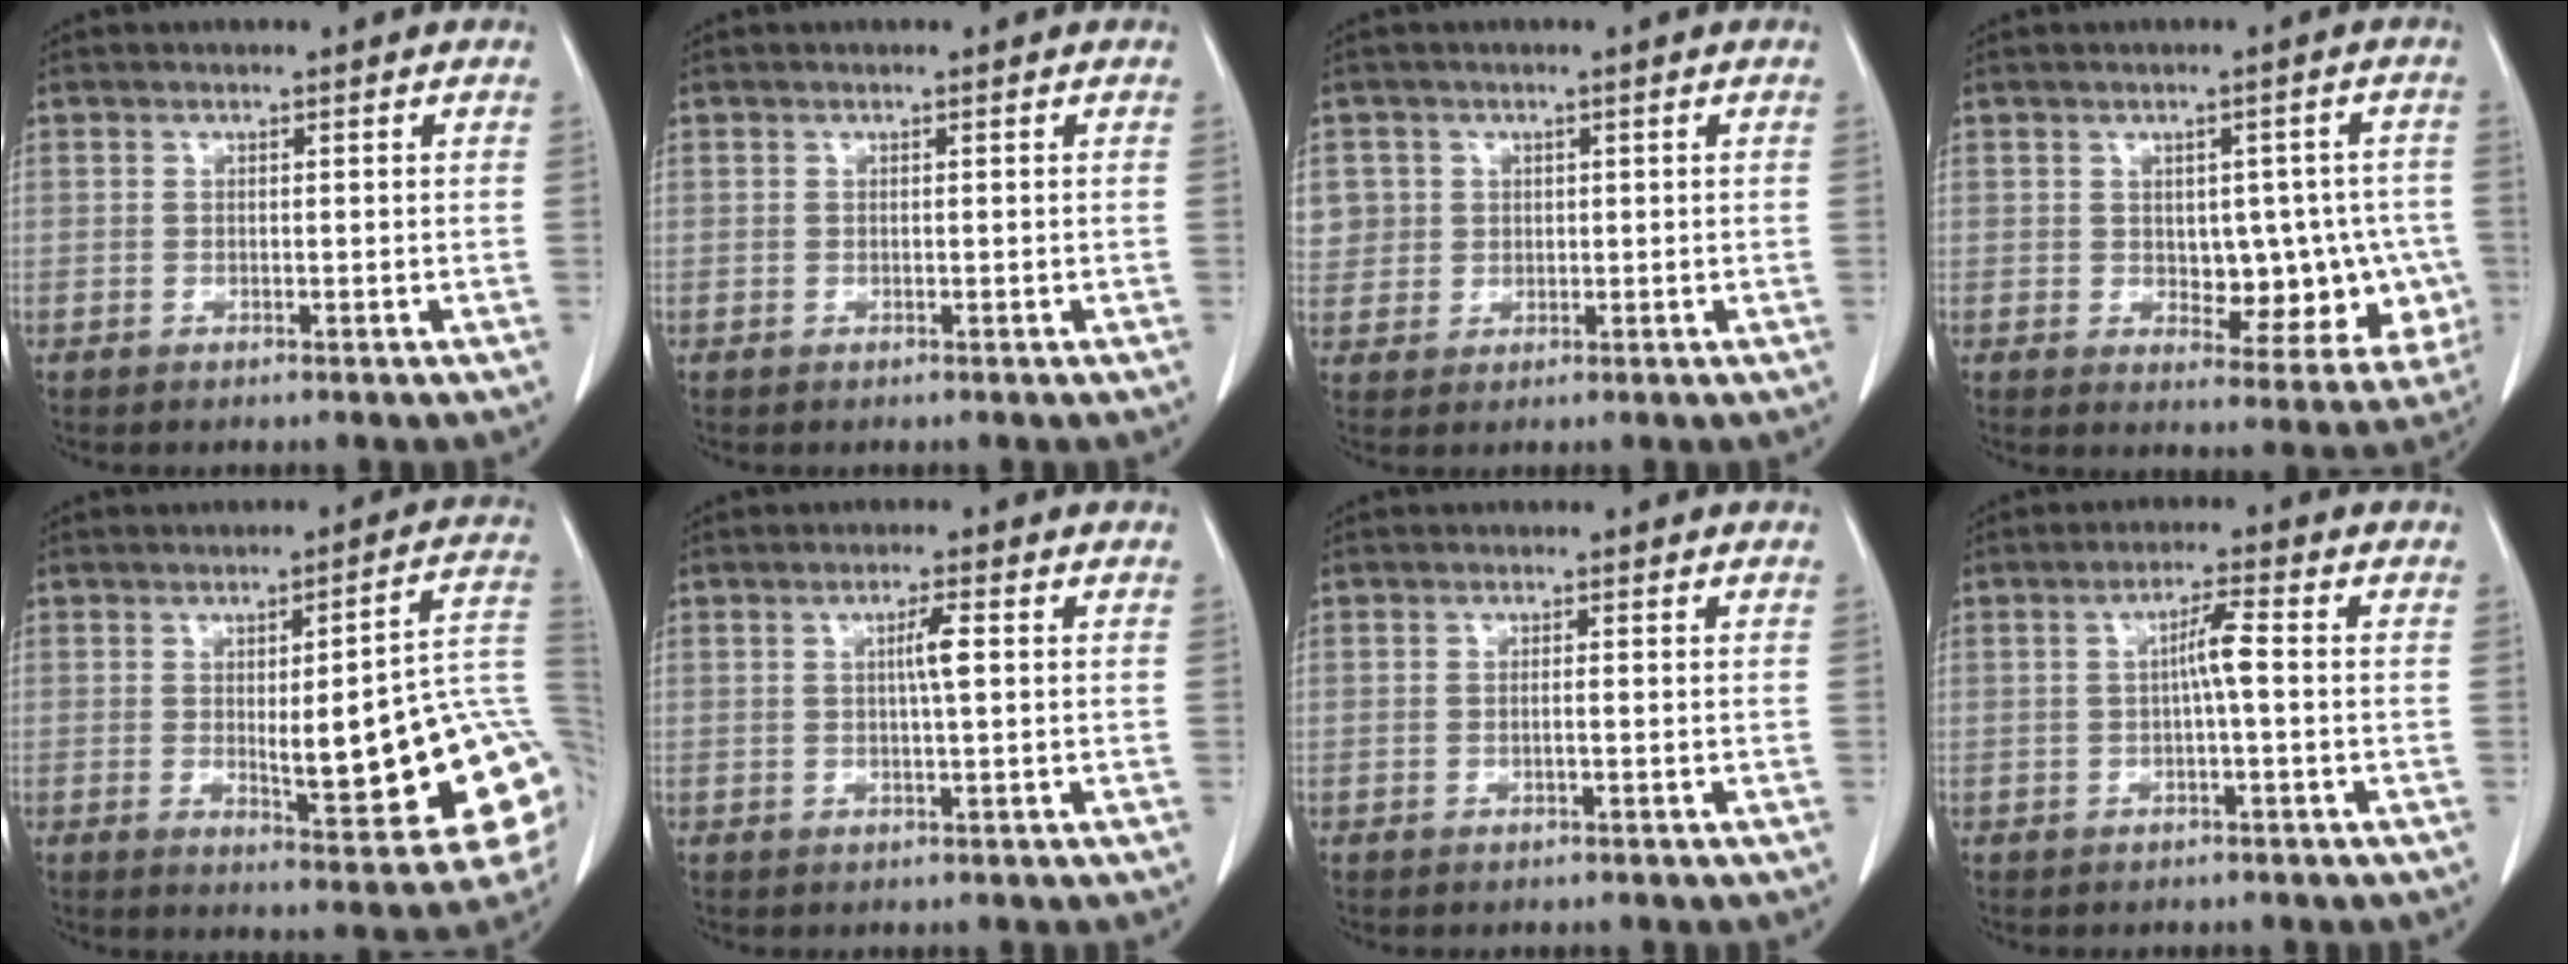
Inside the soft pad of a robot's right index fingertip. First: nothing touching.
{"total": 0.0}
{"total": 5.4, "force": [1.8, 5.1, 0.4], "torque": [-0.005, 0.011, 0.043]}
{"total": 10.6, "force": [-1.1, 5.9, 8.7], "torque": [-0.089, 0.017, 0.005]}
{"total": 19.2, "force": [-1.9, 3.3, 18.9], "torque": [-0.169, 0.018, -0.009]}
{"total": 2.9, "force": [0.5, -0.1, 2.9], "torque": [-0.050, 0.000, 0.007]}
{"total": 0.8, "force": [-0.2, -0.1, 0.7], "torque": [-0.015, 0.000, -0.003]}
{"total": 3.6, "force": [-0.1, 0.0, 3.6], "torque": [-0.063, 0.006, -0.001]}